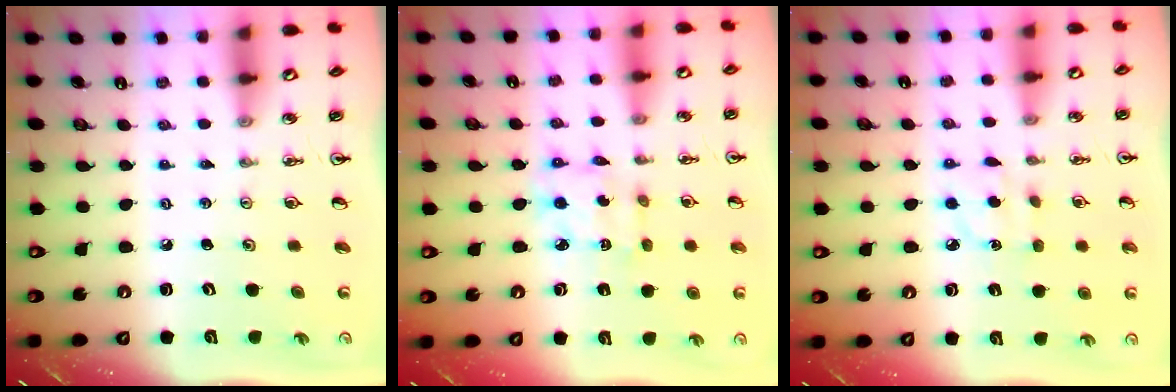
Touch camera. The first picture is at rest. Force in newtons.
{"total": 4.6, "press": 4.6, "slide": 0.3}
{"total": 6.4, "press": 6.4, "slide": 0.5}